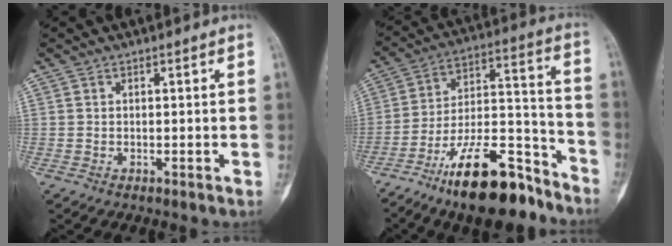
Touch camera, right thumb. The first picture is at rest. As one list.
[{"total": 20.7, "force": [-14.5, 7.2, 12.9], "torque": [-0.207, 0.097, -0.244]}]